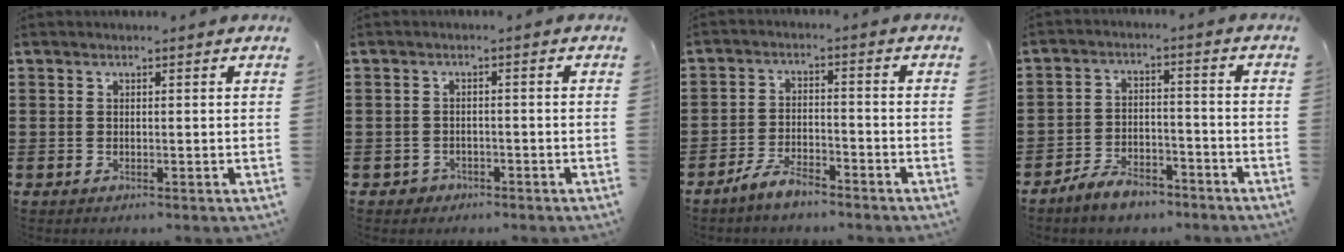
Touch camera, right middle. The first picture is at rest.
{"total": 1.5, "force": [-1.2, 0.9, 0.0], "torque": [-0.005, 0.001, -0.029]}
{"total": 4.7, "force": [-4.1, 1.1, 2.0], "torque": [-0.047, 0.004, -0.083]}
{"total": 5.3, "force": [-4.8, 1.4, 1.6], "torque": [-0.031, 0.010, -0.094]}